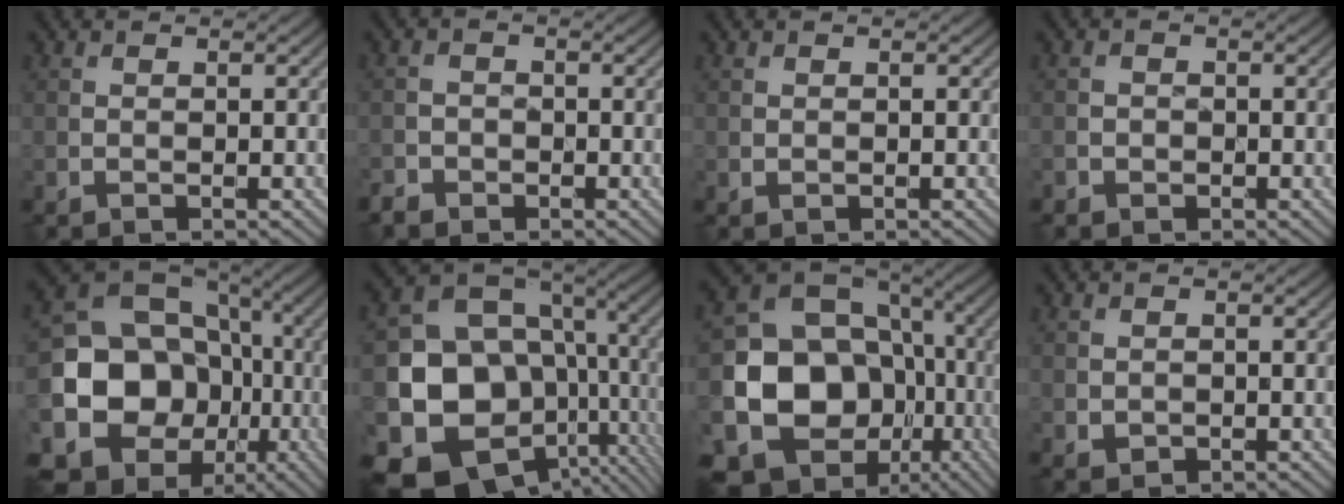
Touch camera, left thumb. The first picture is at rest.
{"total": 2.0, "force": [-1.5, 1.4, 0.3], "torque": [-0.006, -0.001, -0.036]}
{"total": 0.0}
{"total": 1.1, "force": [-0.5, 1.0, 0.1], "torque": [0.004, -0.002, -0.010]}
{"total": 16.8, "force": [-4.0, 13.7, 8.8], "torque": [-0.172, -0.029, -0.055]}
{"total": 17.6, "force": [-5.7, 13.7, 9.6], "torque": [-0.209, -0.047, -0.078]}
{"total": 16.1, "force": [-4.2, 13.2, 8.3], "torque": [-0.183, -0.034, -0.065]}
{"total": 0.7, "force": [-0.1, 0.7, 0.3], "torque": [-0.007, -0.007, 0.002]}